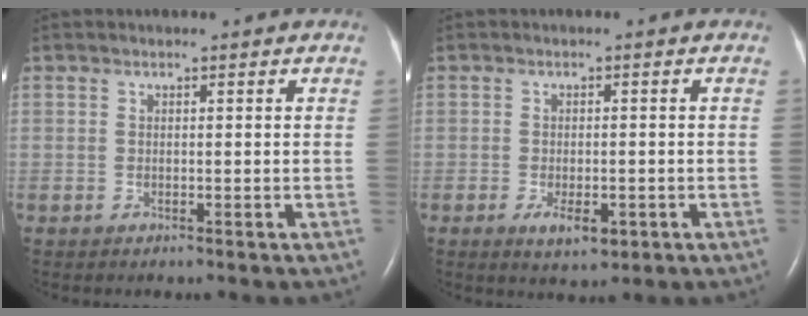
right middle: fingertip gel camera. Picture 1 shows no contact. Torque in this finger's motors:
{"motor_torque": [0.66, -0.28, 0.07, 0.04]}